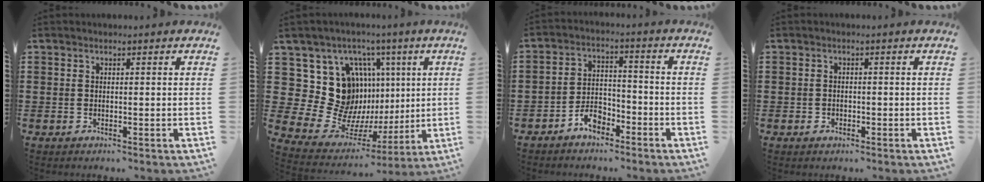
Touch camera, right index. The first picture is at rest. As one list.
[{"total": 15.5, "force": [3.1, 13.9, 6.2], "torque": [-0.128, -0.037, 0.077]}, {"total": 4.7, "force": [-3.6, 2.2, 2.0], "torque": [-0.044, 0.008, -0.069]}, {"total": 0.9, "force": [-0.5, 0.7, 0.1], "torque": [-0.005, 0.001, -0.011]}]